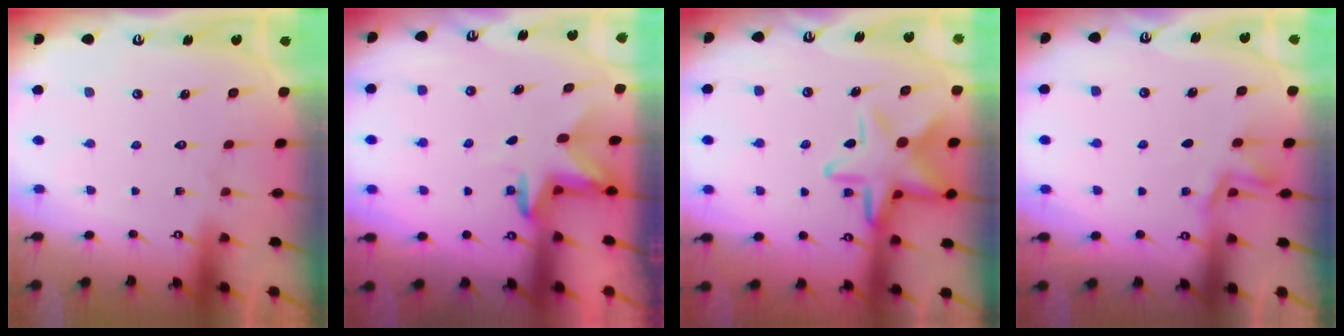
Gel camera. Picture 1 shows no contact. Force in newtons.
{"total": 2.9, "press": 2.8, "slide": 0.7}
{"total": 15.6, "press": 15.6, "slide": 1.1}
{"total": 2.0, "press": 1.6, "slide": 1.1}